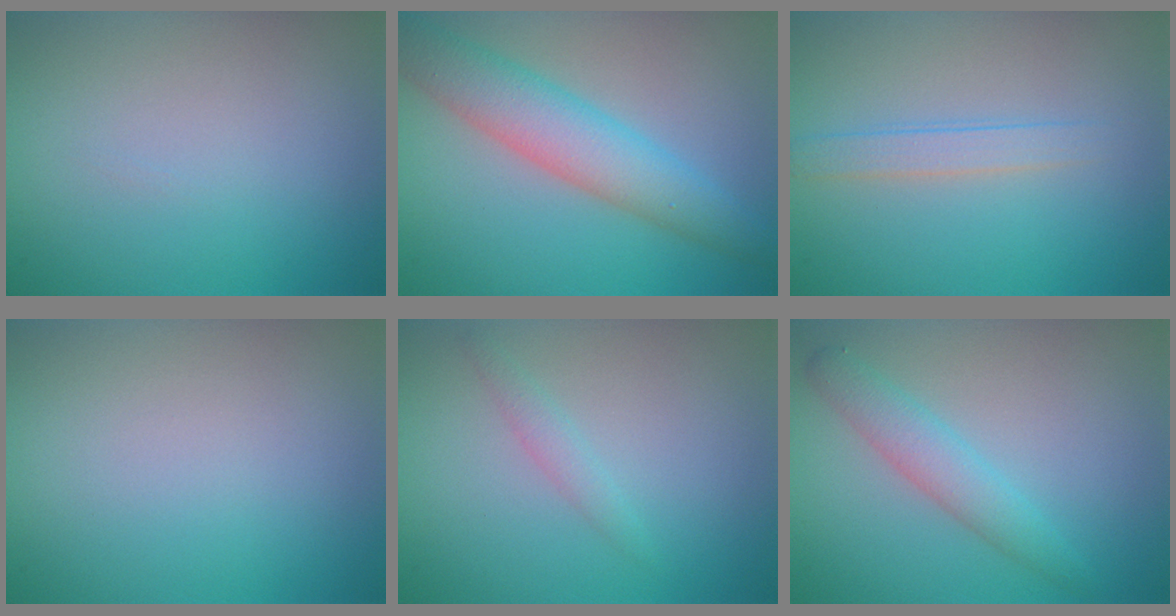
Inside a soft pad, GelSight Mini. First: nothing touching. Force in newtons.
{"total": 5.7, "press": 5.7, "slide": 0.2}
{"total": 1.8, "press": 1.8, "slide": 0.1}
{"total": 0.0}
{"total": 1.2, "press": 1.2, "slide": 0.0}
{"total": 2.8, "press": 2.8, "slide": 0.1}